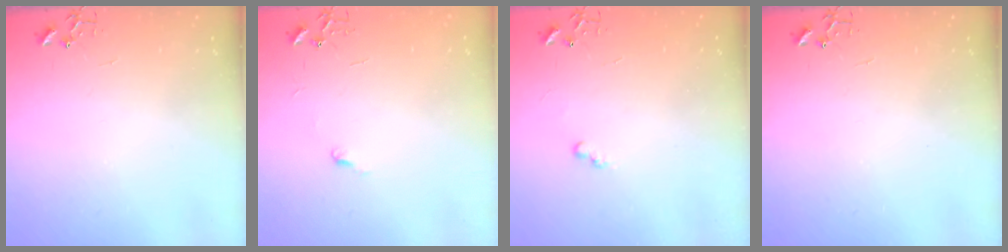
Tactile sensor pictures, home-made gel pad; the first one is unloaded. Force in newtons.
{"total": 4.7, "press": 4.7, "slide": 0.5}
{"total": 5.1, "press": 5.1, "slide": 0.4}
{"total": 0.0}